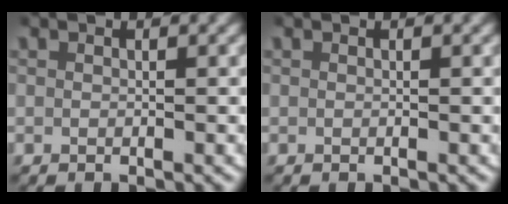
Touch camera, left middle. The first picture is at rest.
{"total": 0.0}